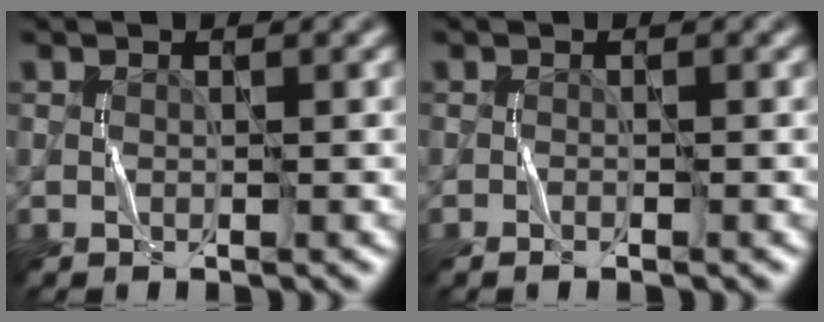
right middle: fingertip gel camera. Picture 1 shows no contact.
{"total": 0.7, "force": [-0.5, 0.1, 0.5], "torque": [-0.006, 0.000, -0.009]}